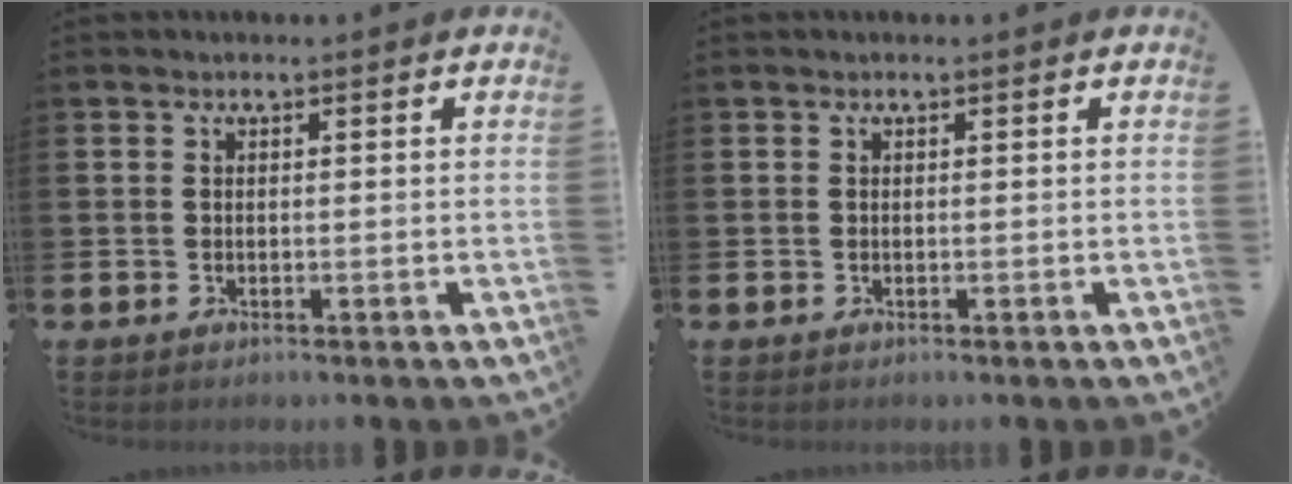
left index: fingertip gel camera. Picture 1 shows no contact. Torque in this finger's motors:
{"motor_torque": [-0.02, 0.02, 0.00, 0.00]}